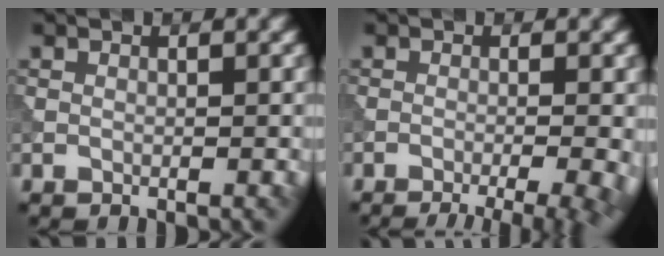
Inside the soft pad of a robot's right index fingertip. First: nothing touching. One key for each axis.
{"total": 9.2, "fx": -5.4, "fy": 3.5, "fz": 6.5, "tx": -0.043, "ty": -0.001, "tz": -0.052}